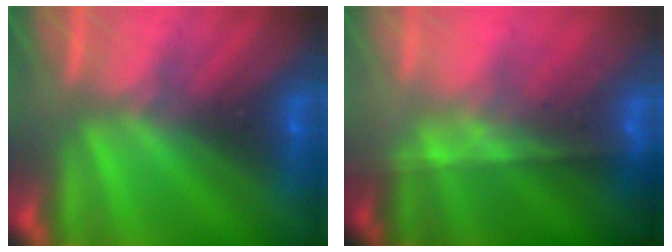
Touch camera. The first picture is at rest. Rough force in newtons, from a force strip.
{"total": 7.5}